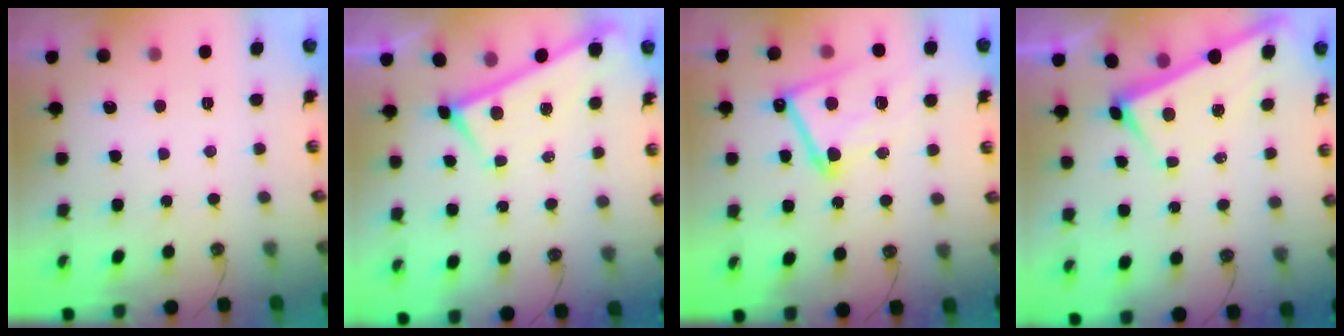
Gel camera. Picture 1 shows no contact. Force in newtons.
{"total": 0.0}
{"total": 12.4, "press": 12.4, "slide": 0.7}
{"total": 2.9, "press": 2.9, "slide": 0.2}